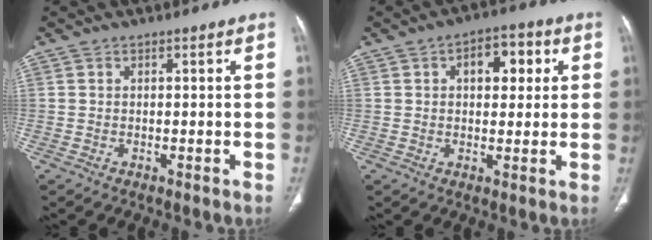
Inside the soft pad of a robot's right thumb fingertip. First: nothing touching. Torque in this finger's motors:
{"motor_torque": [-0.71, 0.41, 0.25, 0.04, 0.06]}